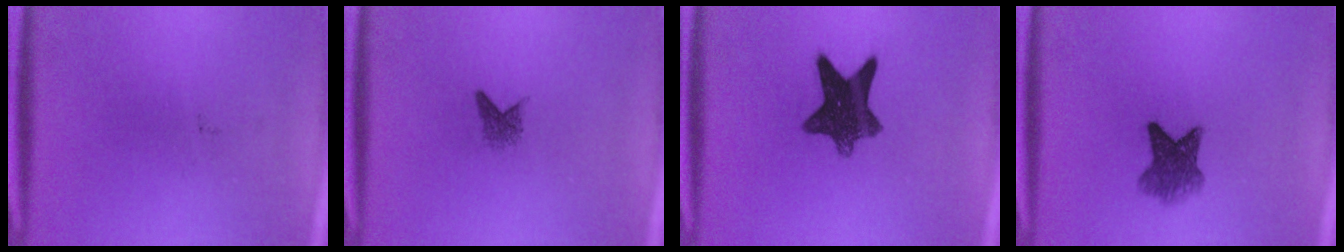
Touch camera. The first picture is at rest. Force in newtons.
{"total": 1.6}
{"total": 9.8}
{"total": 5.2}